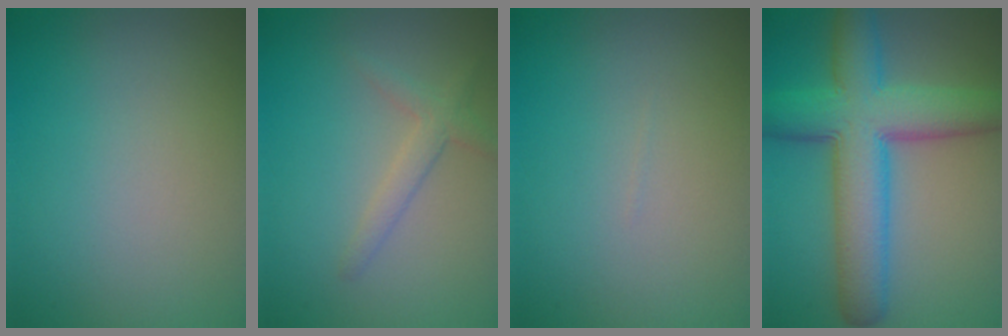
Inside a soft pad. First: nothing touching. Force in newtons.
{"total": 2.0, "press": 2.0, "slide": 0.1}
{"total": 0.0}
{"total": 9.6, "press": 9.6, "slide": 0.2}